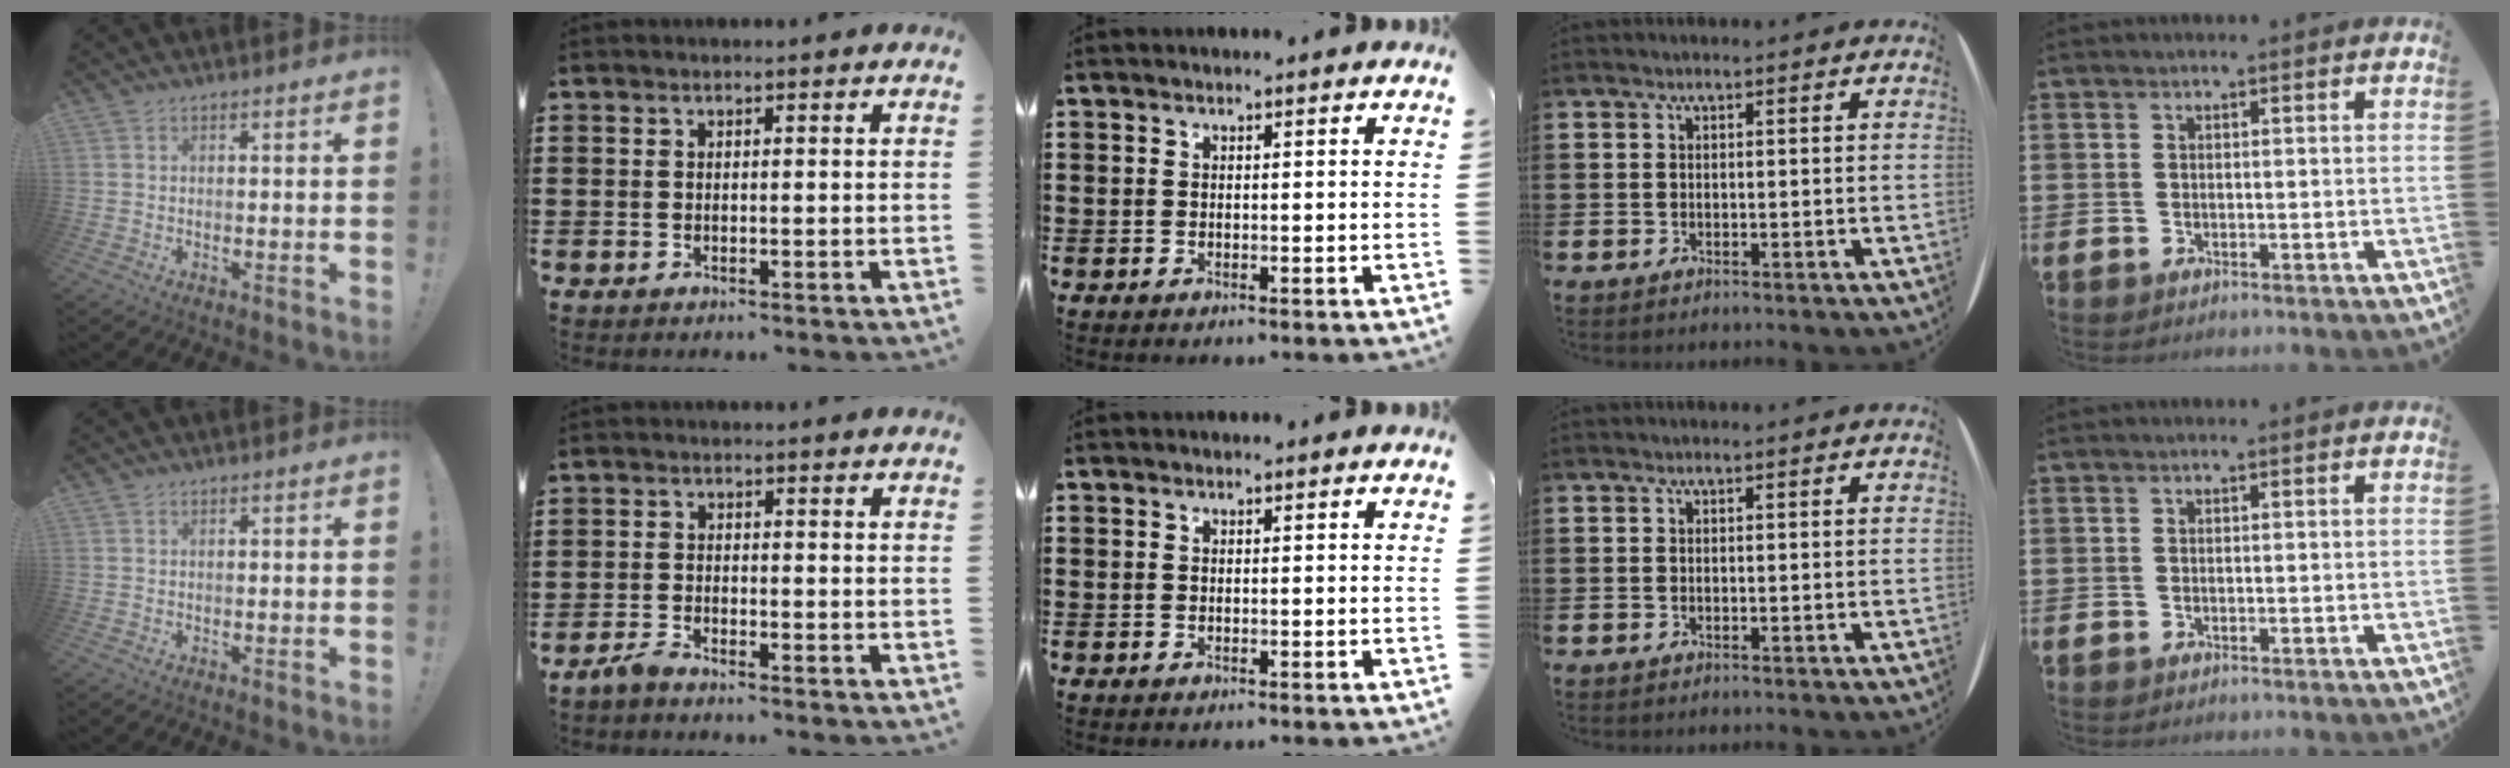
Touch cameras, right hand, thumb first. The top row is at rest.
{"index": {"total": 2.0, "force": [-1.9, 0.2, 0.7], "torque": [-0.020, 0.001, -0.039]}}